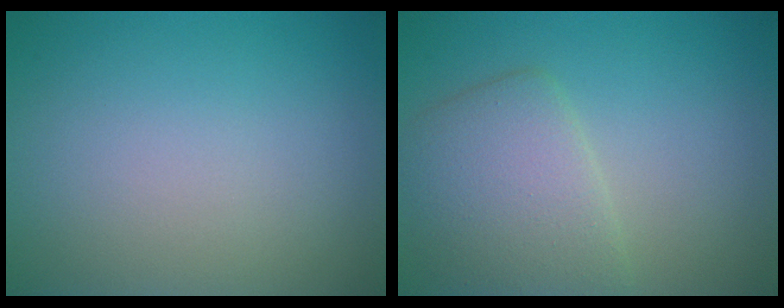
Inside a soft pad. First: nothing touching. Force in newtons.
{"total": 4.7, "press": 4.7, "slide": 0.3}